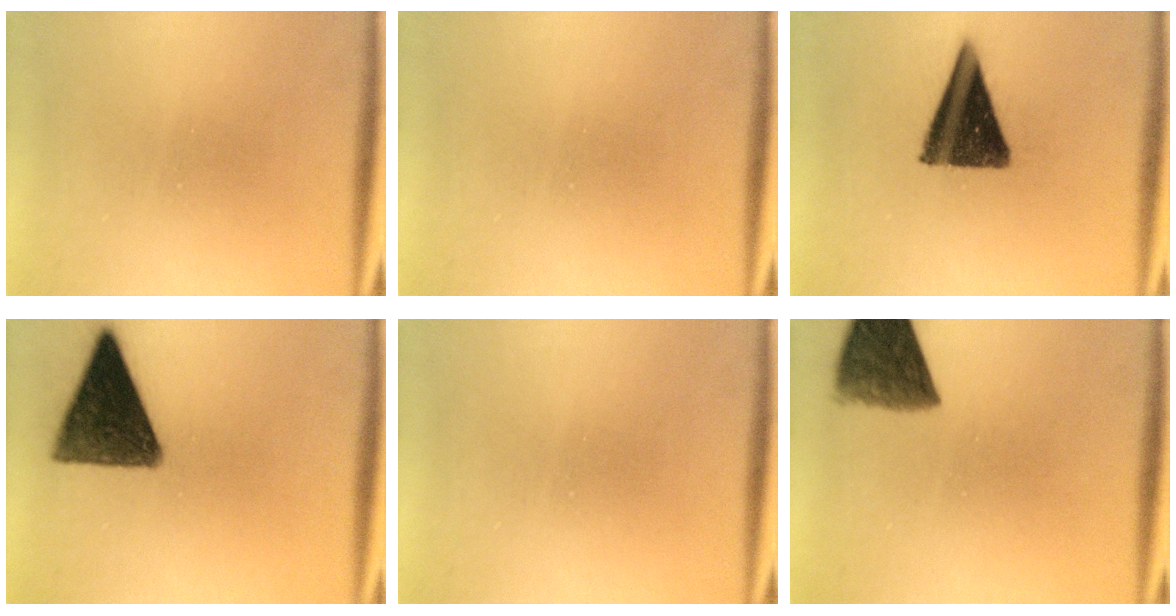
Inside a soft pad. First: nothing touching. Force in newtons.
{"total": 0.0}
{"total": 14.2}
{"total": 13.5}
{"total": 0.0}
{"total": 9.1}